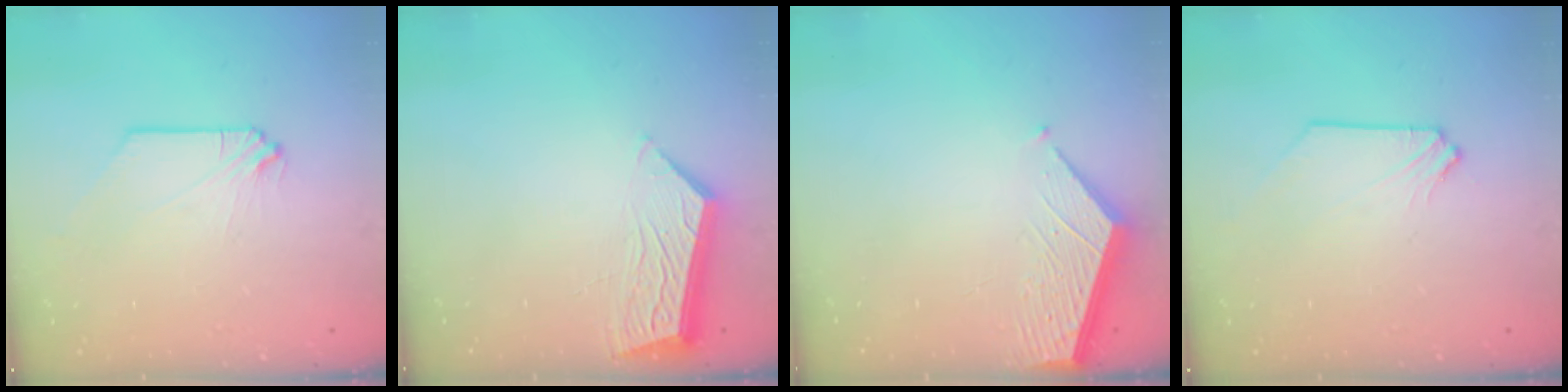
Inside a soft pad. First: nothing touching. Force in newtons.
{"total": 8.0, "press": 8.0, "slide": 0.7}
{"total": 3.3, "press": 3.3, "slide": 0.4}
{"total": 1.4, "press": 1.4, "slide": 0.2}